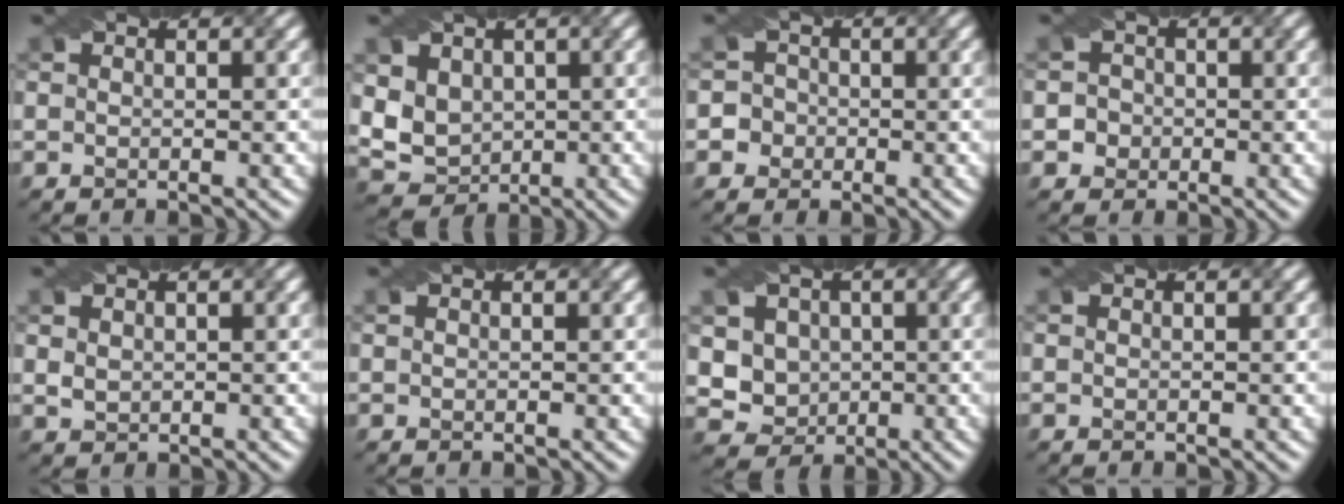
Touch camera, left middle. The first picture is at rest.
{"total": 4.4, "force": [1.3, 3.7, 2.1], "torque": [-0.055, 0.011, 0.029]}
{"total": 3.7, "force": [-1.1, 3.5, 0.3], "torque": [0.016, 0.019, -0.042]}
{"total": 2.2, "force": [-0.2, 2.2, 0.3], "torque": [0.020, 0.015, -0.018]}
{"total": 1.2, "force": [0.6, 0.9, 0.5], "torque": [-0.013, 0.001, 0.016]}
{"total": 0.0}
{"total": 4.5, "force": [0.9, 4.2, 1.6], "torque": [-0.032, 0.008, 0.015]}
{"total": 0.0}